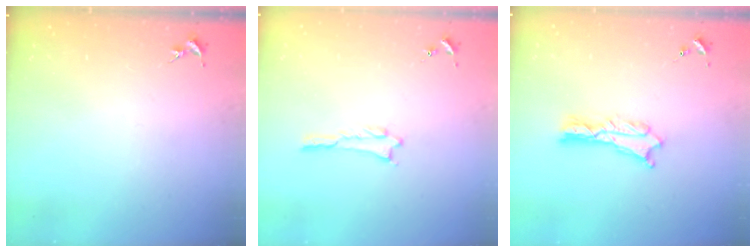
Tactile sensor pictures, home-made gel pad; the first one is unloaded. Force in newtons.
{"total": 0.0}
{"total": 1.8, "press": 1.7, "slide": 0.2}